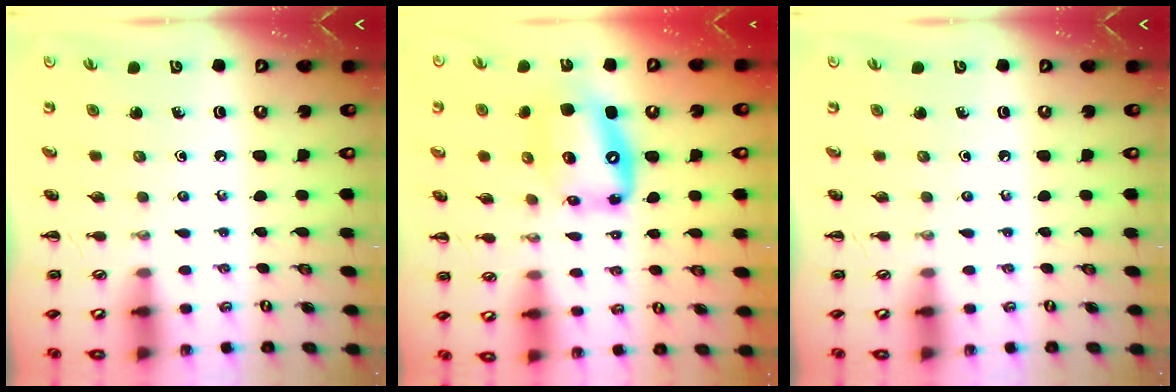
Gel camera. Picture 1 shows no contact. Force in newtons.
{"total": 13.2, "press": 12.7, "slide": 3.6}
{"total": 0.0}